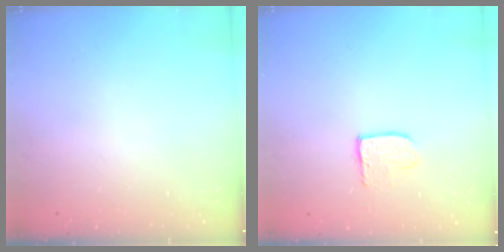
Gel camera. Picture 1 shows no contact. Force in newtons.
{"total": 3.8, "press": 3.8, "slide": 0.4}